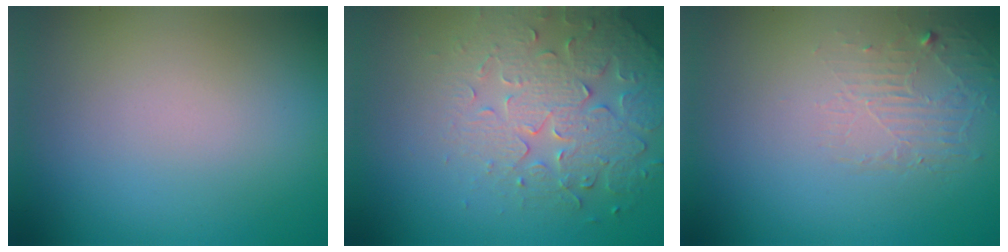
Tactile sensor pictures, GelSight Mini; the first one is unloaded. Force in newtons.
{"total": 4.1, "press": 3.9, "slide": 1.3}
{"total": 1.8, "press": 0.4, "slide": 1.8}